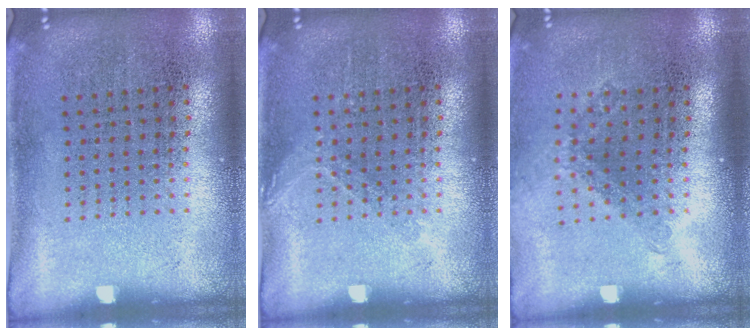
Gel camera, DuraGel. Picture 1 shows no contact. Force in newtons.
{"total": 0.9, "press": 0.8, "slide": 0.3}
{"total": 1.2, "press": 0.9, "slide": 0.8}